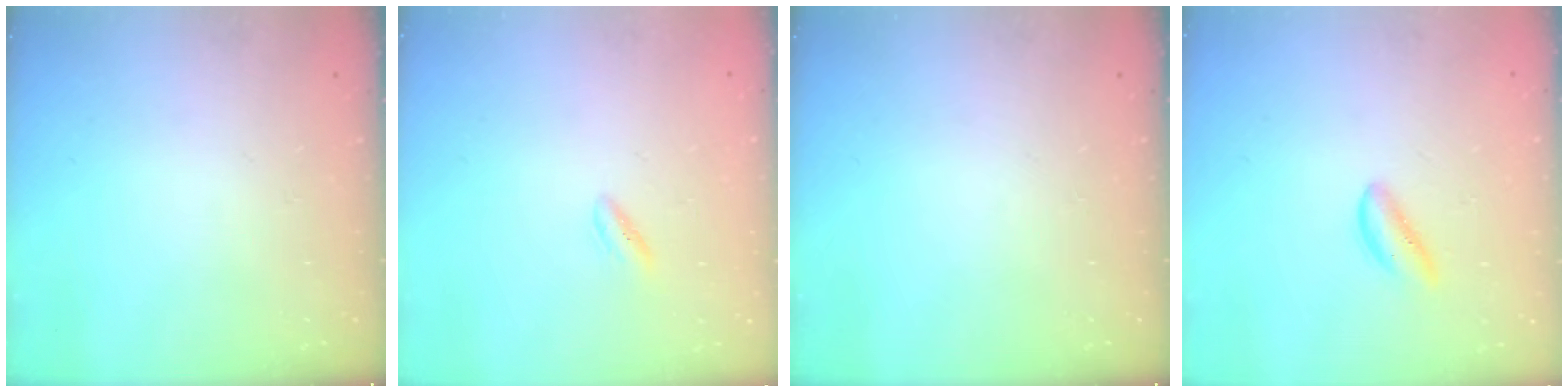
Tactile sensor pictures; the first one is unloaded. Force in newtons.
{"total": 1.8, "press": 1.6, "slide": 0.8}
{"total": 0.0}
{"total": 1.6, "press": 1.5, "slide": 0.3}